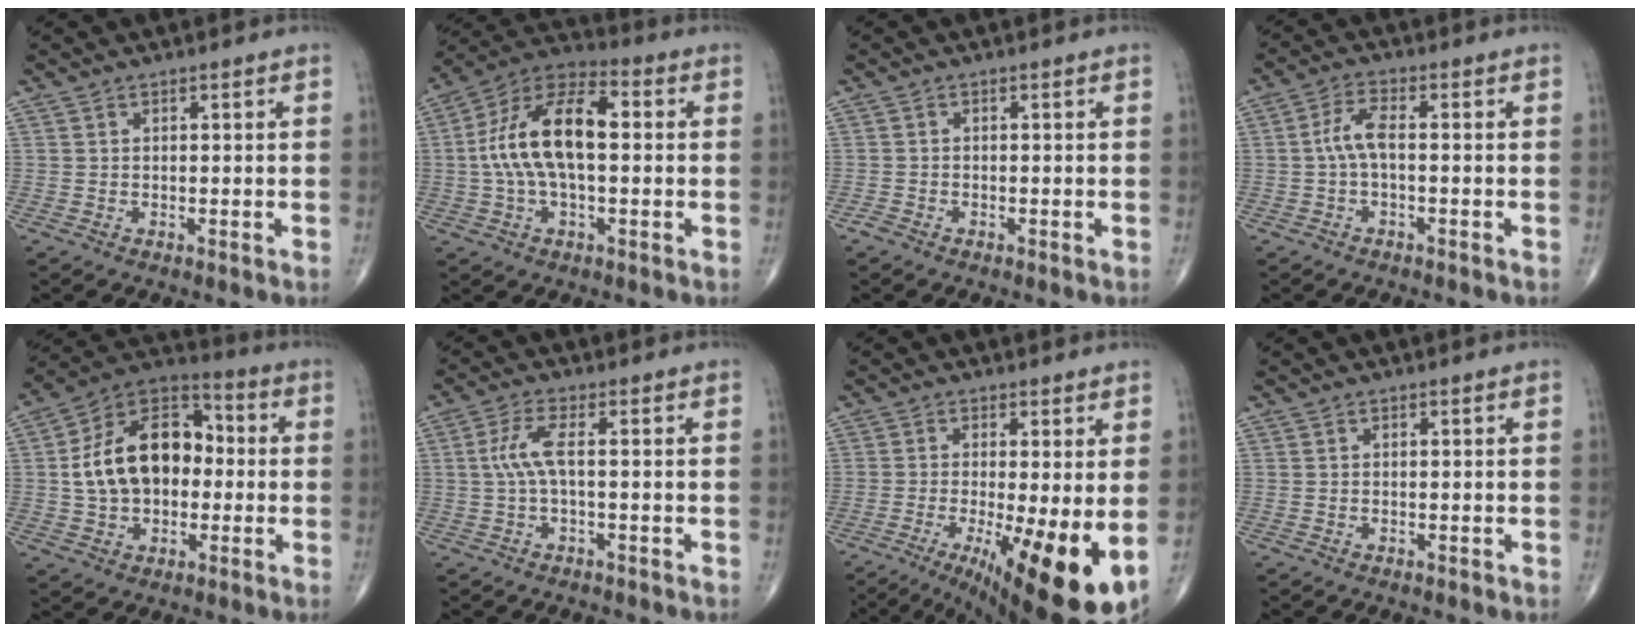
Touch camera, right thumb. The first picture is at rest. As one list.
[{"total": 16.2, "force": [0.9, 8.1, 14.0], "torque": [-0.263, 0.039, 0.008]}, {"total": 1.1, "force": [-0.8, 0.7, 0.4], "torque": [-0.007, 0.001, -0.018]}, {"total": 4.6, "force": [-0.4, 1.6, 4.3], "torque": [-0.094, 0.016, -0.012]}, {"total": 18.3, "force": [0.3, 12.4, 13.5], "torque": [-0.199, 0.035, -0.002]}, {"total": 4.7, "force": [0.0, 1.0, 4.6], "torque": [-0.118, 0.013, -0.002]}, {"total": 15.2, "force": [-4.1, 3.2, 14.3], "torque": [-0.190, -0.021, -0.047]}, {"total": 0.0}]